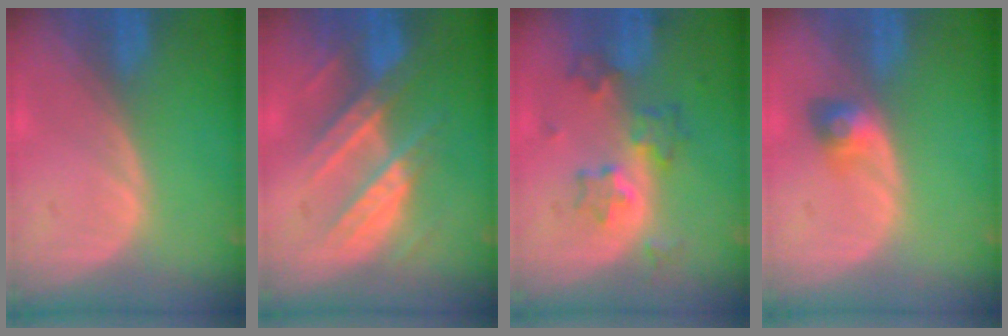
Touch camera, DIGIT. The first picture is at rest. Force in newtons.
{"total": 8.9, "press": 7.8, "slide": 4.2}
{"total": 6.6, "press": 6.0, "slide": 2.7}
{"total": 3.1, "press": 2.8, "slide": 1.4}